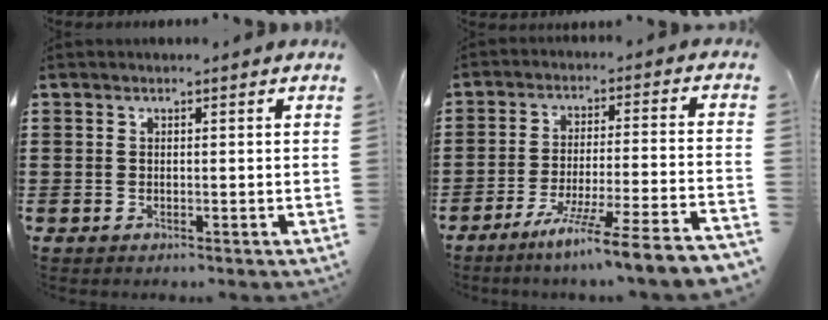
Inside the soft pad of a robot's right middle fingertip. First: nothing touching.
{"total": 8.2, "force": [-6.7, -1.5, 4.4], "torque": [-0.073, -0.018, -0.132]}